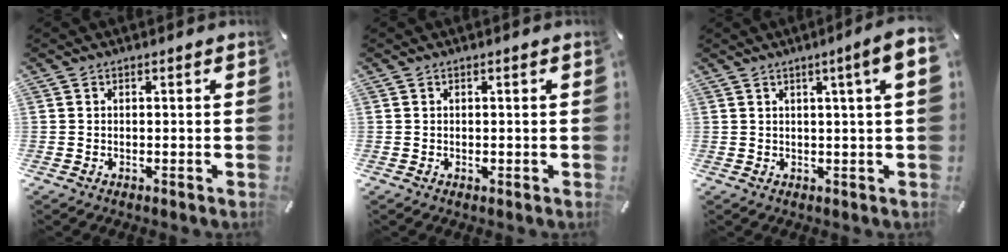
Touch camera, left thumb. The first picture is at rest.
{"total": 0.6, "force": [-0.1, 0.3, 0.5], "torque": [-0.008, -0.002, -0.002]}
{"total": 6.5, "force": [2.4, 0.3, 6.1], "torque": [-0.098, -0.005, 0.036]}